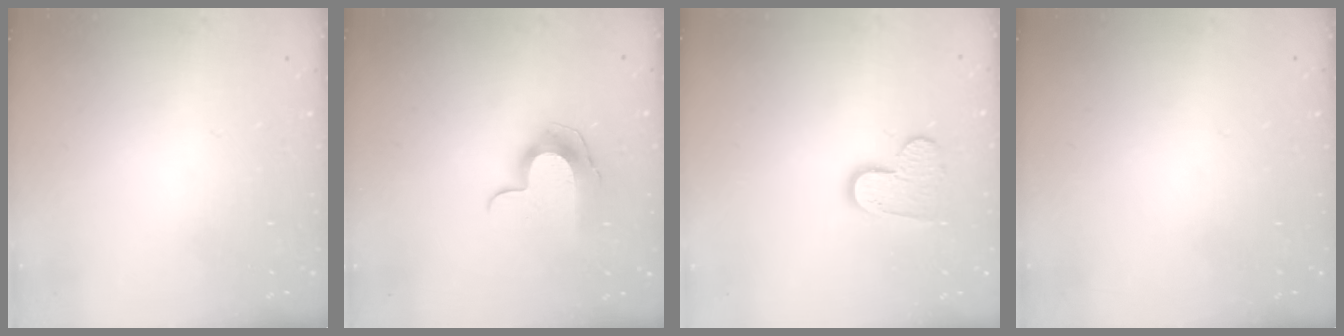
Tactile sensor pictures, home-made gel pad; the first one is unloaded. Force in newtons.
{"total": 9.9, "press": 9.9, "slide": 0.2}
{"total": 9.9, "press": 9.8, "slide": 0.7}
{"total": 0.0}